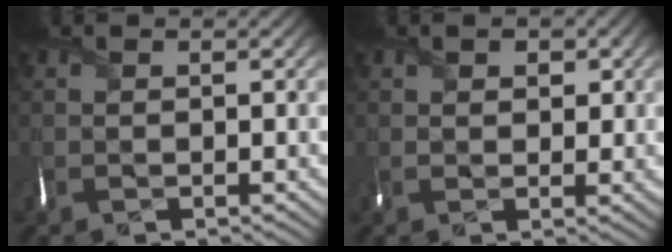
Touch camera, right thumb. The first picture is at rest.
{"total": 2.2, "force": [0.9, 1.7, 1.1], "torque": [-0.019, -0.004, 0.017]}